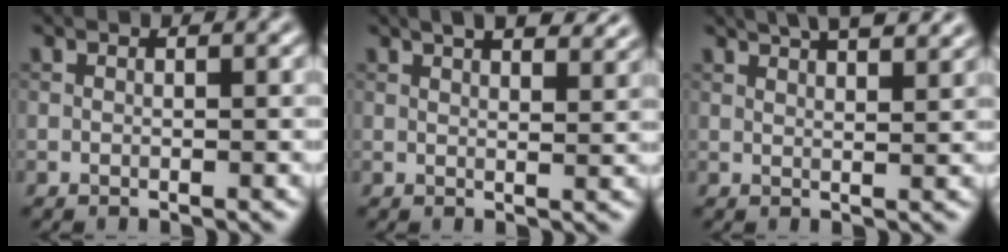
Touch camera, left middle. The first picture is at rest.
{"total": 5.6, "force": [4.0, 2.0, 3.3], "torque": [-0.028, 0.020, 0.038]}
{"total": 5.9, "force": [4.3, 1.9, 3.5], "torque": [-0.027, 0.026, 0.038]}